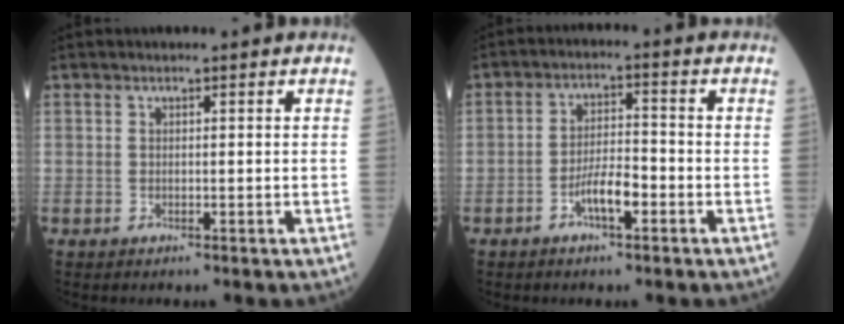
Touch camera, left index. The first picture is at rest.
{"total": 5.0, "force": [-2.6, 1.3, 4.1], "torque": [-0.078, 0.004, -0.050]}